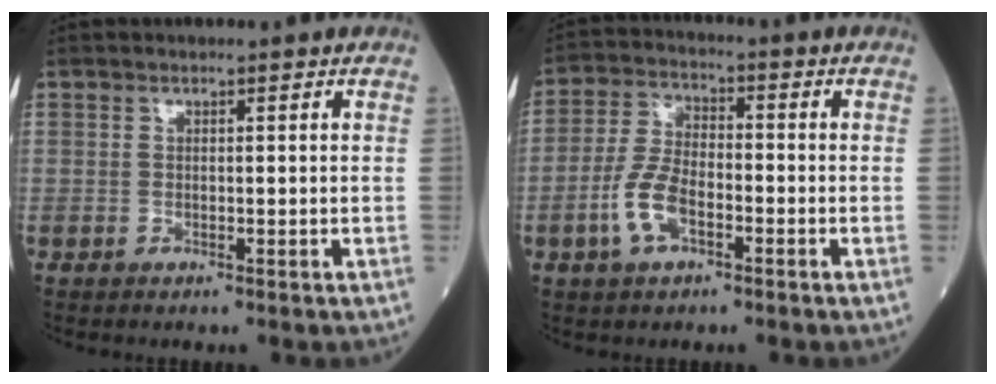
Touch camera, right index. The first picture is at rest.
{"total": 7.2, "force": [-2.9, 3.2, 5.8], "torque": [-0.135, 0.004, -0.059]}